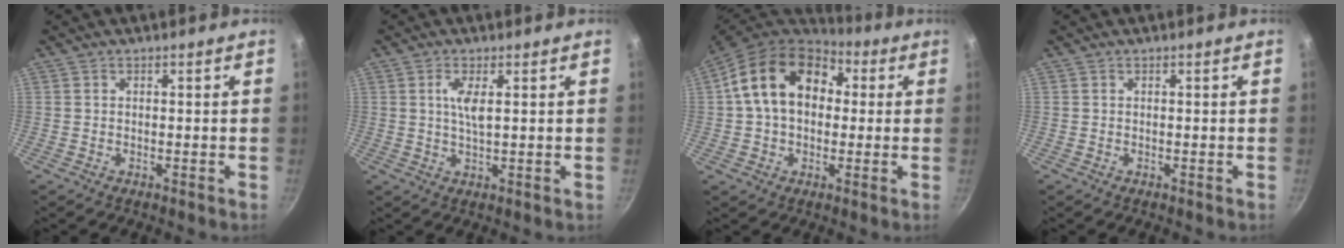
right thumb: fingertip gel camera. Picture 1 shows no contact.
{"total": 4.0, "force": [1.1, 1.0, 3.7], "torque": [-0.073, -0.005, 0.023]}
{"total": 17.2, "force": [3.3, 12.6, 11.3], "torque": [-0.167, 0.029, 0.040]}
{"total": 0.0}